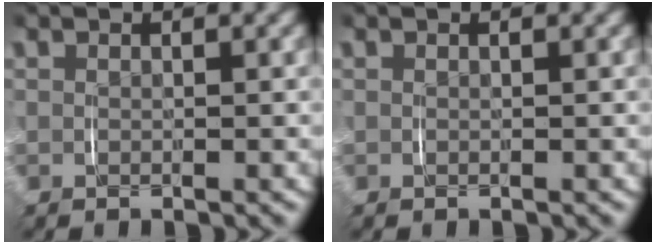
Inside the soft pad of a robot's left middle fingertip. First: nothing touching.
{"total": 0.0}